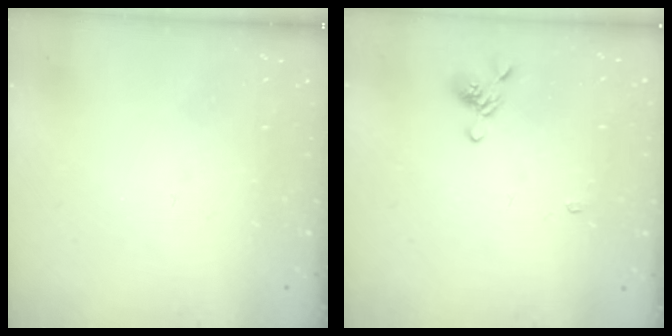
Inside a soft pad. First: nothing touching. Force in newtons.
{"total": 4.7, "press": 4.7, "slide": 0.5}